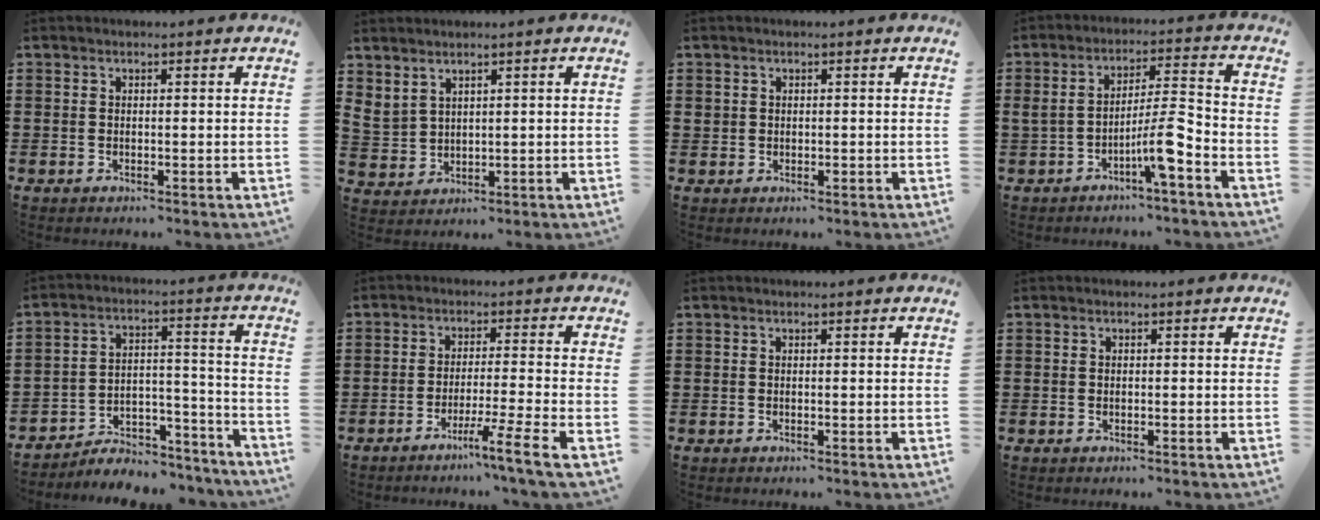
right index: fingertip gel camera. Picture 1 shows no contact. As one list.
[{"total": 2.5, "force": [2.1, 1.3, 0.3], "torque": [-0.016, 0.005, 0.040]}, {"total": 0.9, "force": [0.3, 0.8, 0.3], "torque": [-0.007, 0.004, 0.006]}, {"total": 7.9, "force": [-3.6, 1.5, 6.9], "torque": [-0.121, 0.007, -0.066]}, {"total": 5.1, "force": [-4.7, 1.8, 0.9], "torque": [-0.017, 0.011, -0.094]}, {"total": 5.6, "force": [-3.9, -1.4, 3.7], "torque": [-0.057, -0.014, -0.071]}, {"total": 0.0}, {"total": 0.0}]